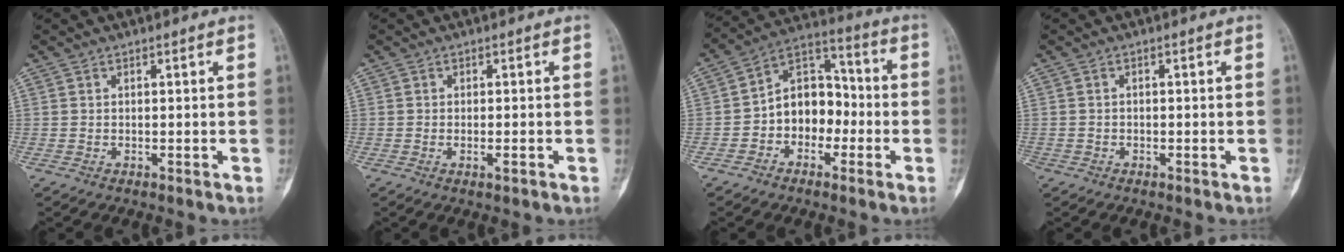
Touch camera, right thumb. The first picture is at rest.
{"total": 1.5, "force": [-0.6, 0.4, 1.3], "torque": [-0.023, 0.000, -0.007]}
{"total": 11.2, "force": [-2.5, 8.4, 6.9], "torque": [-0.070, 0.050, -0.056]}
{"total": 0.9, "force": [-0.6, 0.7, -0.1], "torque": [0.008, 0.004, -0.015]}